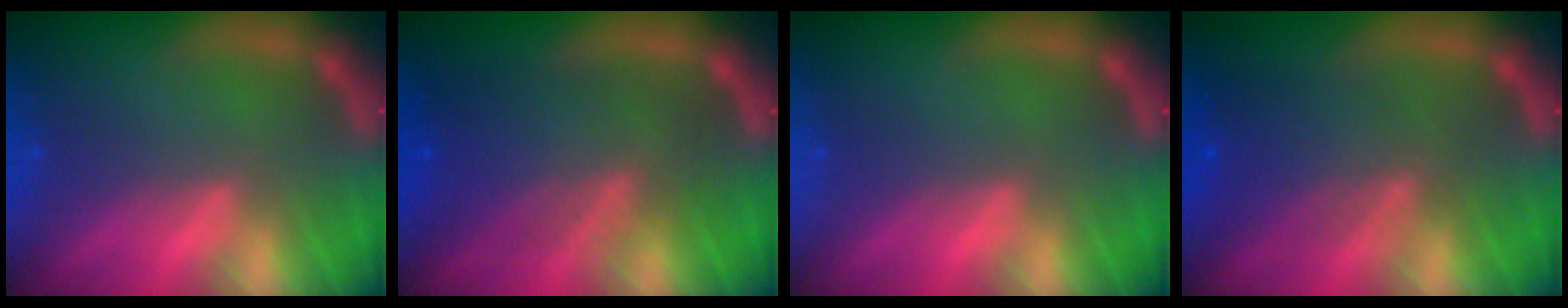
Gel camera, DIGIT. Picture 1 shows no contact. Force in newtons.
{"total": 8.1}
{"total": 0.0}
{"total": 6.1}